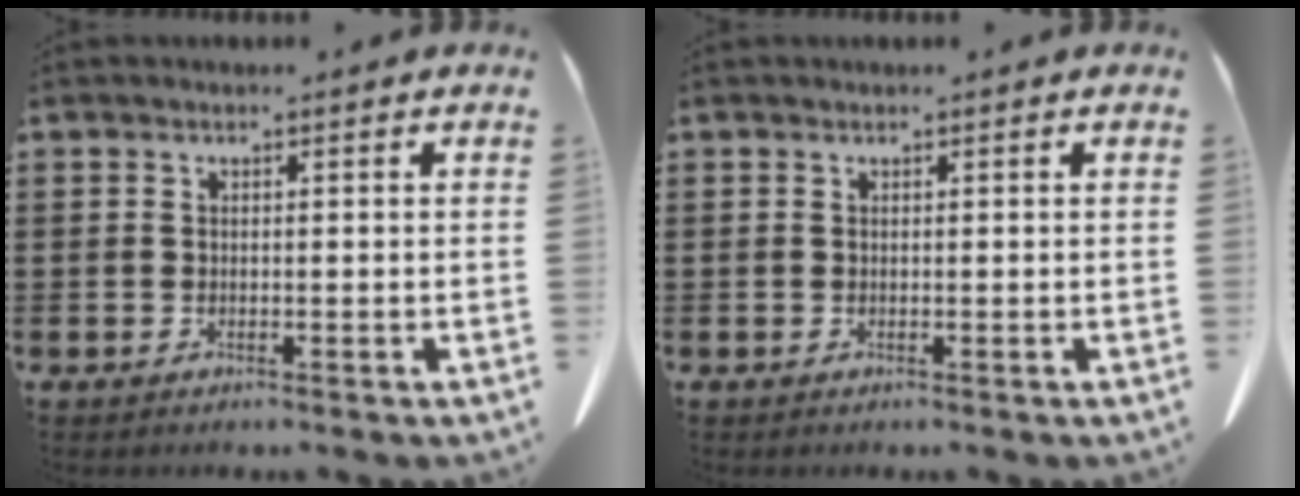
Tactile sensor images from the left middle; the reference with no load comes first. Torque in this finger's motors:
{"motor_torque": [0.11, 0.05, -0.07, 0.00]}